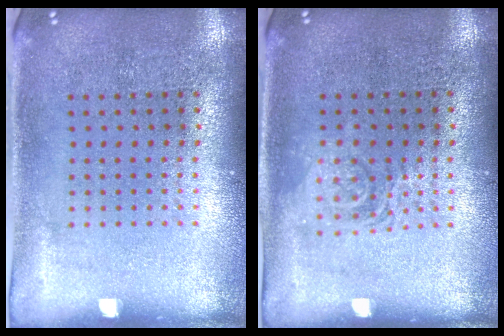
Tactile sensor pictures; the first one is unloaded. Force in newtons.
{"total": 1.1, "press": 1.1, "slide": 0.3}